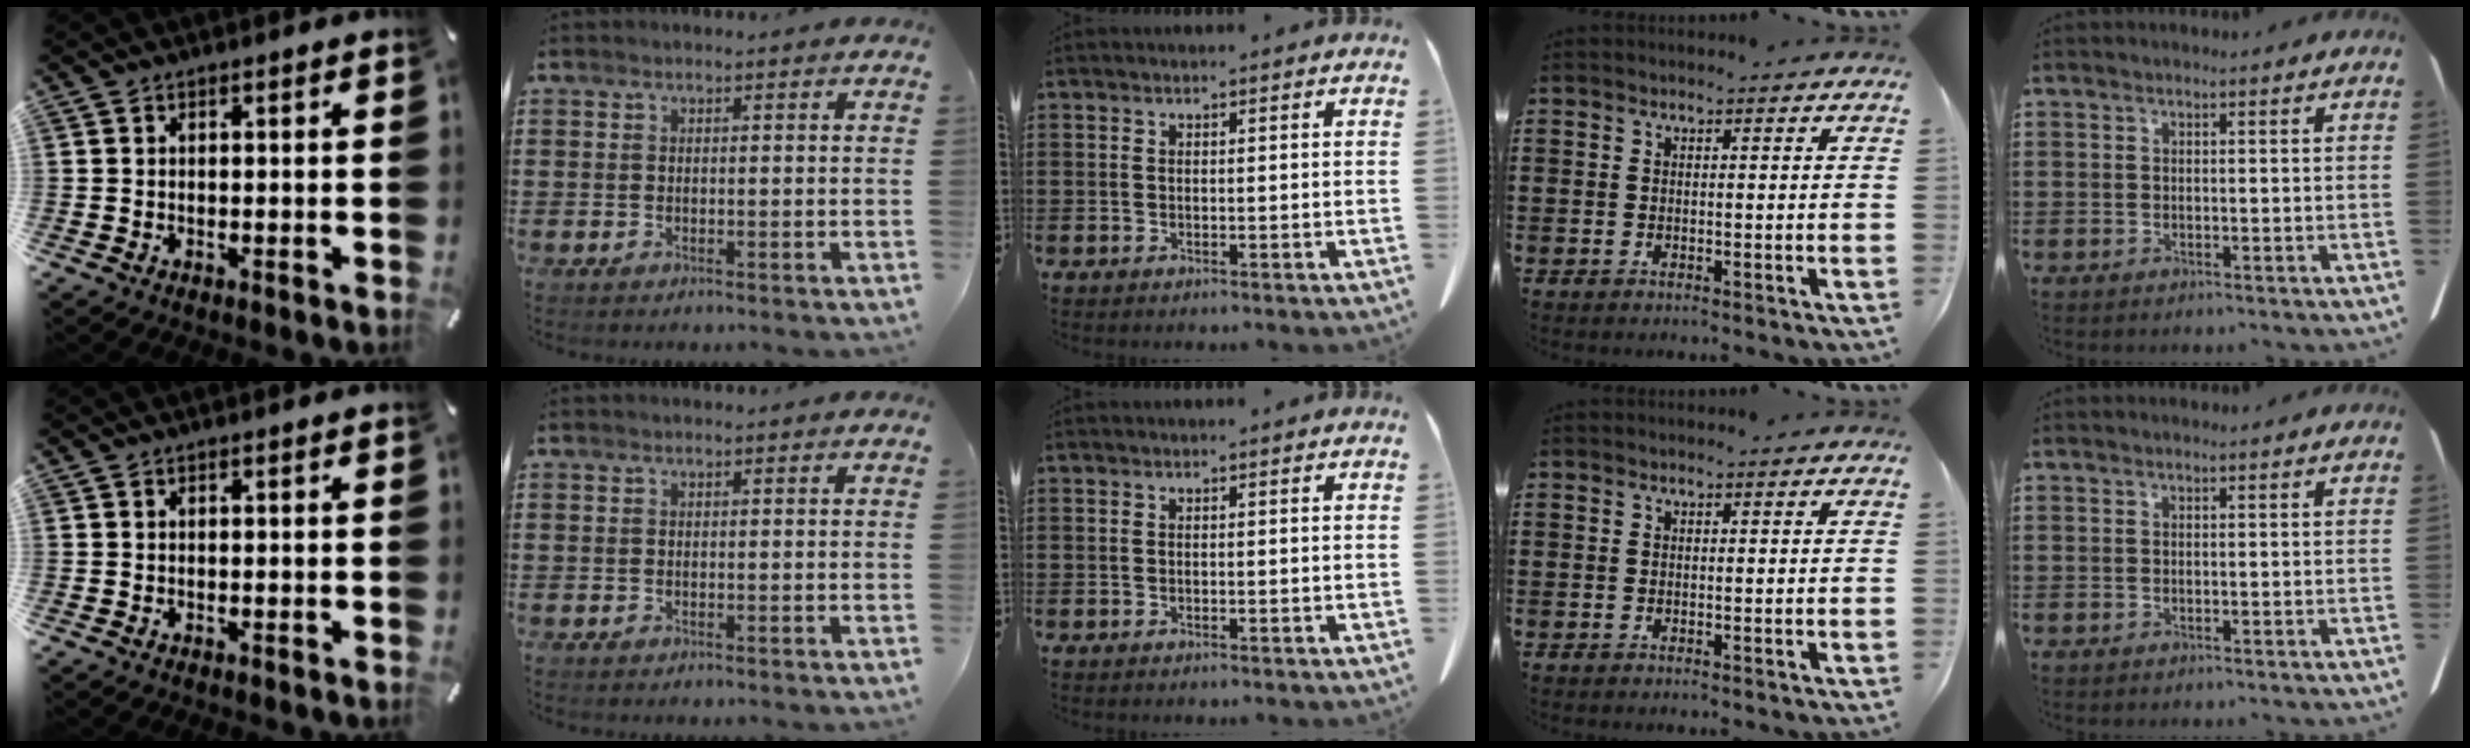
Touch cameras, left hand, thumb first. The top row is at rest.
{}